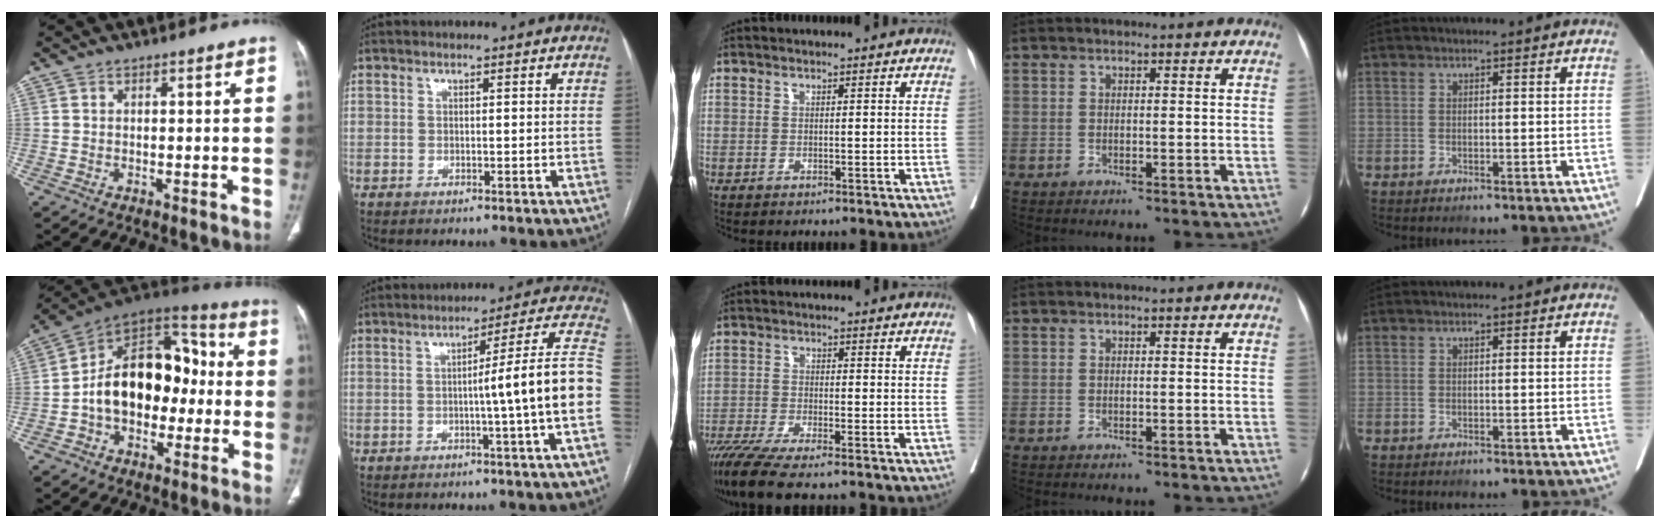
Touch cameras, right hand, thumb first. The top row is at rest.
{"thumb": {"total": 20.0, "force": [-1.6, 13.5, 14.8], "torque": [-0.195, 0.054, -0.031]}, "index": {"total": 12.2, "force": [-2.2, -2.1, 11.9], "torque": [-0.152, 0.018, -0.035]}, "middle": {"total": 8.8, "force": [-7.2, 0.1, 5.1], "torque": [-0.081, -0.024, -0.121]}}